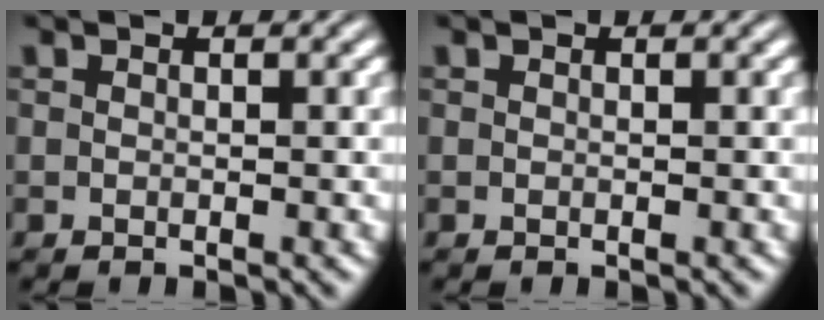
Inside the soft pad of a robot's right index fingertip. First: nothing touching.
{"total": 0.0}